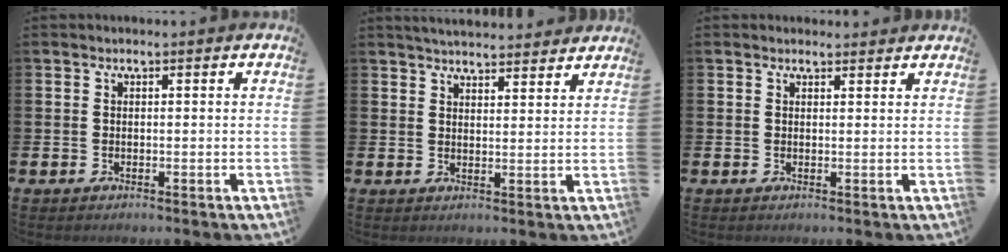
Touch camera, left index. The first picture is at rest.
{"total": 4.0, "force": [4.0, 0.3, 0.3], "torque": [-0.013, -0.021, 0.073]}
{"total": 1.2, "force": [1.1, 0.4, 0.1], "torque": [0.006, 0.000, 0.018]}